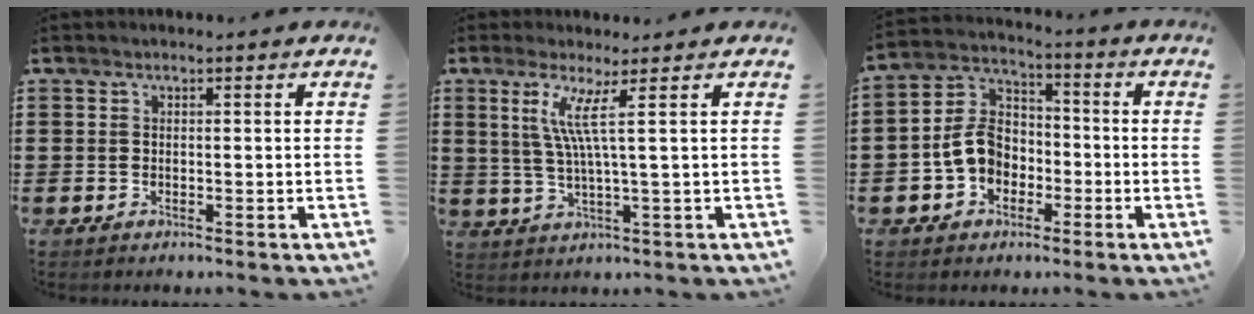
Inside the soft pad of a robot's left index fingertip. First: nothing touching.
{"total": 6.2, "force": [1.9, -0.6, 5.9], "torque": [-0.122, -0.011, 0.029]}
{"total": 8.1, "force": [-2.3, 6.3, 4.6], "torque": [-0.125, 0.015, -0.050]}